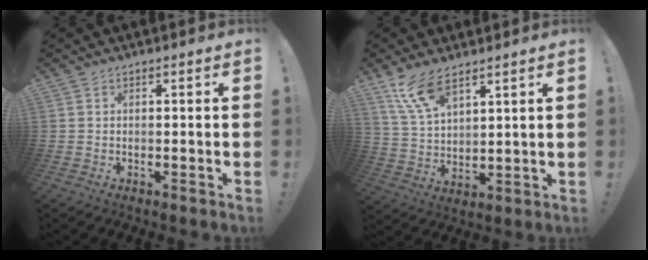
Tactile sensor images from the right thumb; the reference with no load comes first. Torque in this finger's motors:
{"motor_torque": [0.44, 0.44, 0.19, 0.12, 0.07]}